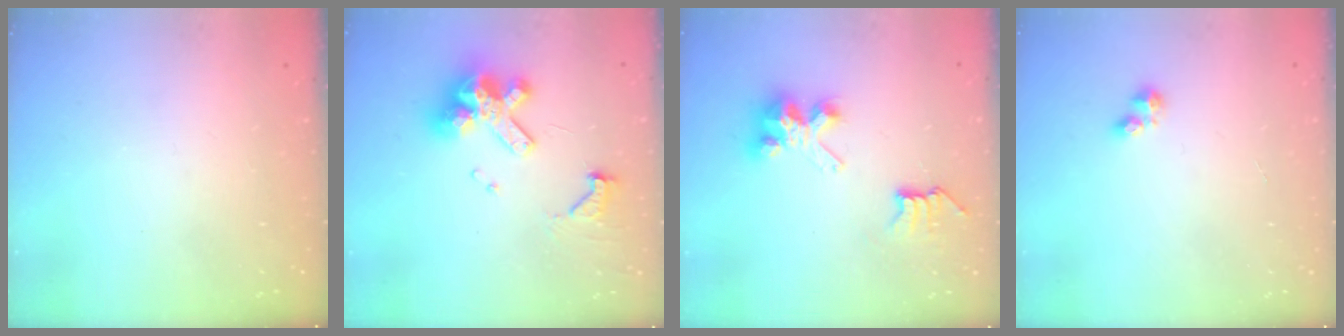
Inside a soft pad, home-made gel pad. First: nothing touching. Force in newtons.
{"total": 13.0, "press": 12.9, "slide": 1.6}
{"total": 6.6, "press": 6.6, "slide": 0.1}
{"total": 3.9, "press": 3.9, "slide": 0.5}